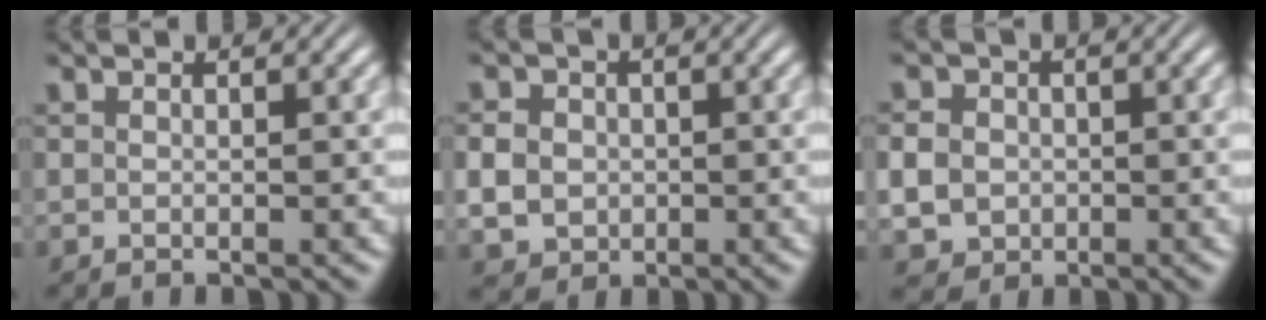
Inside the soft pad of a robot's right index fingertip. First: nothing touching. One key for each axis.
{"total": 4.5, "fx": -0.5, "fy": 4.1, "fz": 1.8, "tx": -0.045, "ty": -0.013, "tz": -0.004}
{"total": 4.7, "fx": -0.7, "fy": 4.3, "fz": 1.7, "tx": -0.048, "ty": -0.017, "tz": -0.008}